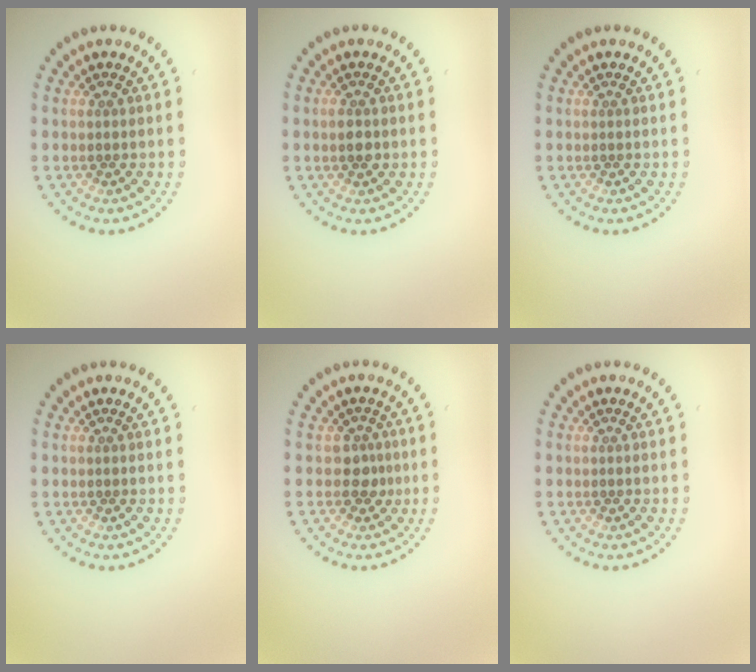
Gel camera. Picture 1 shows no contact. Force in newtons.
{"total": 1.7, "press": 1.7, "slide": 0.0}
{"total": 0.0}
{"total": 0.0}
{"total": 1.8, "press": 1.3, "slide": 1.2}
{"total": 0.0}